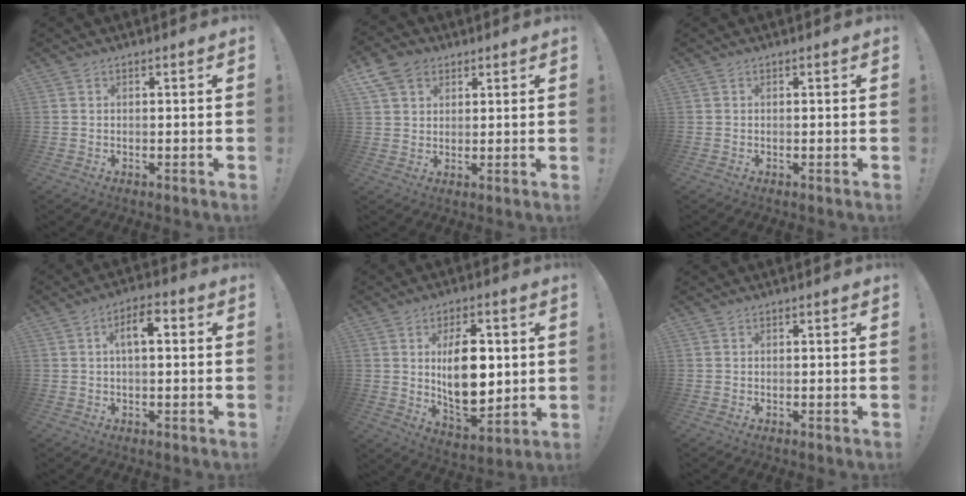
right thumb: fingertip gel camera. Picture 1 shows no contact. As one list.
[{"total": 8.5, "force": [4.5, 6.2, 3.5], "torque": [-0.059, -0.012, 0.092]}, {"total": 0.0}, {"total": 6.4, "force": [1.1, 2.7, 5.7], "torque": [-0.088, 0.009, 0.012]}, {"total": 16.2, "force": [2.2, 9.2, 13.1], "torque": [-0.223, -0.013, 0.035]}, {"total": 0.0}]